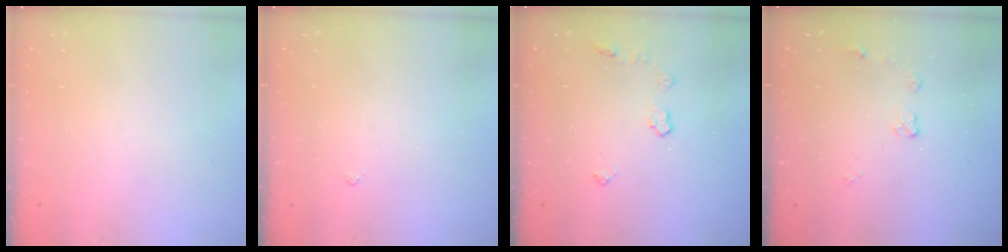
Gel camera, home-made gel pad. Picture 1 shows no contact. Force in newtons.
{"total": 2.9, "press": 2.8, "slide": 0.5}
{"total": 5.4, "press": 5.3, "slide": 0.7}
{"total": 5.3, "press": 5.3, "slide": 0.1}